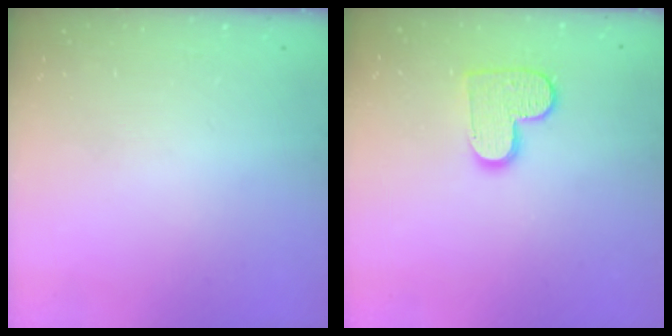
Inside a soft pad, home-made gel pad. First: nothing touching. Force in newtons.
{"total": 10.5, "press": 10.5, "slide": 0.5}